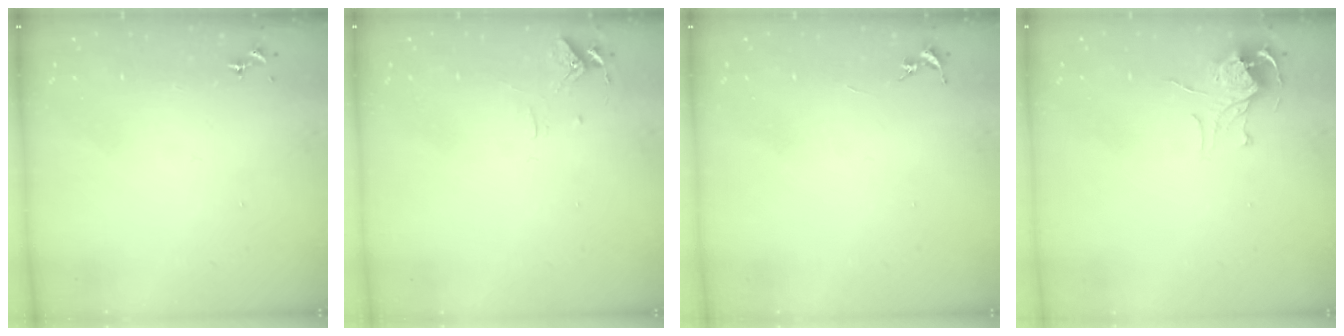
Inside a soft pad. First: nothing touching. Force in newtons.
{"total": 6.2, "press": 6.2, "slide": 0.5}
{"total": 0.0}
{"total": 7.0, "press": 7.0, "slide": 0.6}